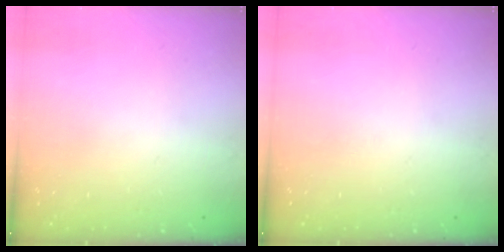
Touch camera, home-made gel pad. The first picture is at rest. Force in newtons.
{"total": 0.0}